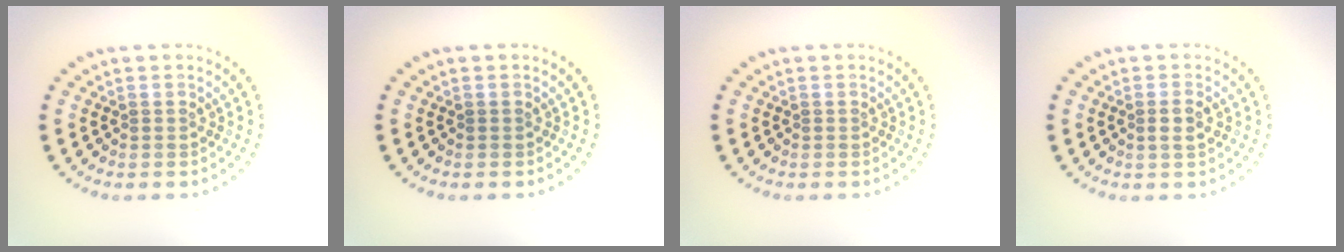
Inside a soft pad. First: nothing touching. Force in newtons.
{"total": 0.0}
{"total": 0.0}
{"total": 1.4, "press": 1.3, "slide": 0.5}